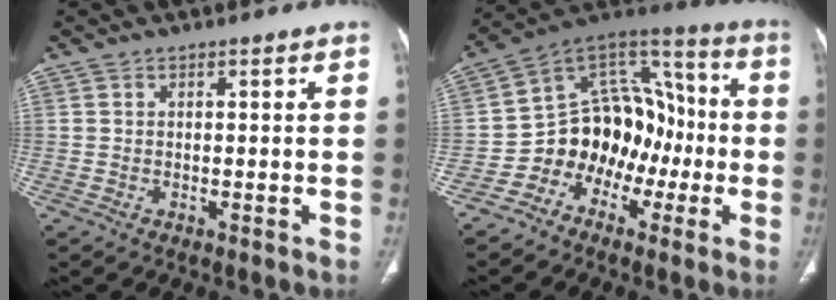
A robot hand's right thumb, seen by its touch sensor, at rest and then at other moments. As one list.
[{"total": 15.4, "force": [-5.0, 12.0, 8.2], "torque": [-0.072, 0.093, -0.094]}]